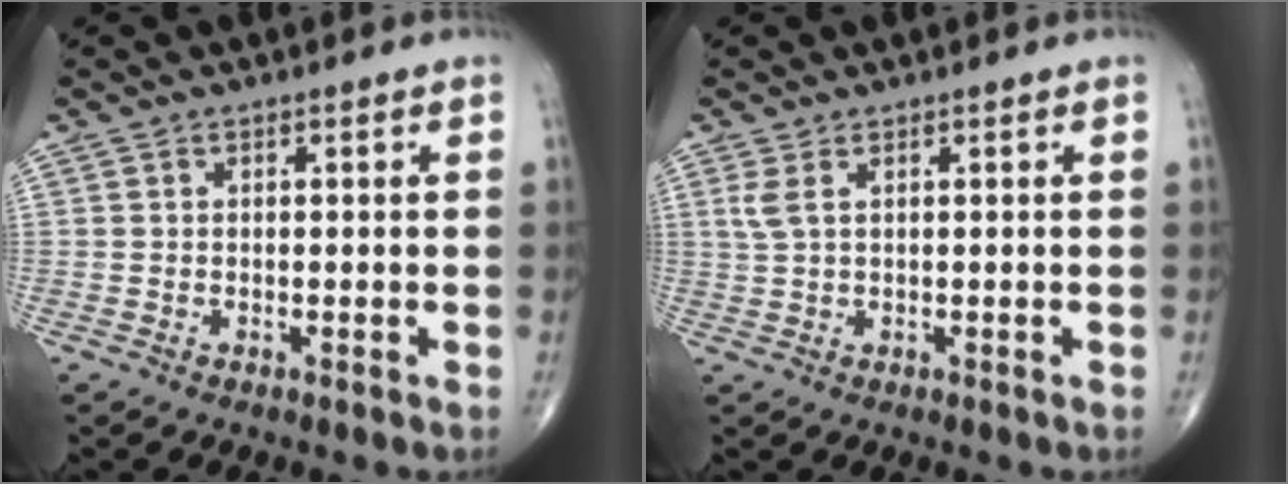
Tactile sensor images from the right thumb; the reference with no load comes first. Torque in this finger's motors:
{"motor_torque": [-0.15, 0.22, 0.44, 0.20, 0.00]}